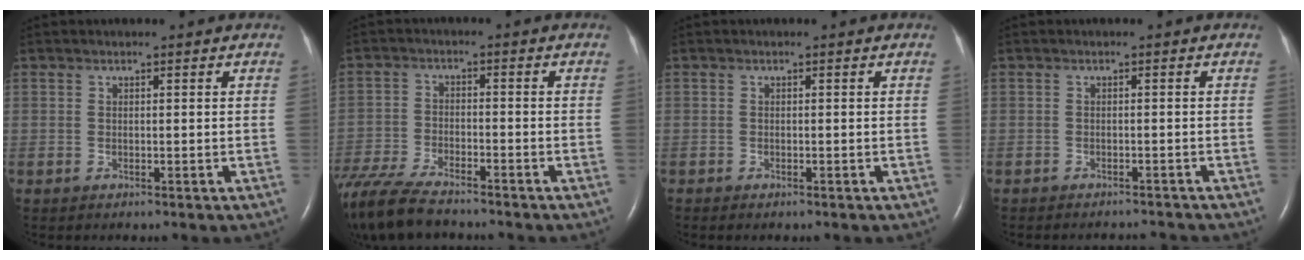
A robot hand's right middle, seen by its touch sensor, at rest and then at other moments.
{"total": 13.4, "force": [-11.2, 2.8, 6.8], "torque": [-0.143, -0.030, -0.191]}
{"total": 0.5, "force": [-0.4, 0.2, 0.3], "torque": [-0.009, -0.001, -0.004]}
{"total": 2.9, "force": [-2.9, 0.2, -0.1], "torque": [0.003, -0.005, -0.036]}